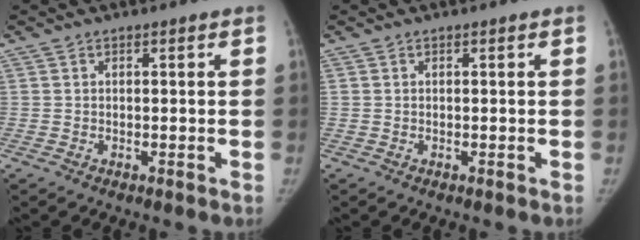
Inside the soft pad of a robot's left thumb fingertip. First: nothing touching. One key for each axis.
{"total": 0.0}